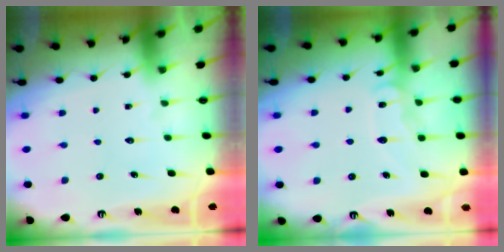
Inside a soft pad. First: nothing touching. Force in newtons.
{"total": 9.7, "press": 9.6, "slide": 0.9}